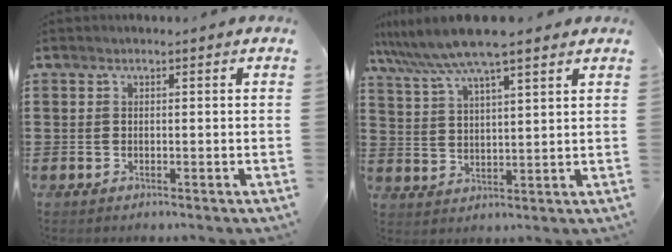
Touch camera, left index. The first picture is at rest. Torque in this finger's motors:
{"motor_torque": [1.11, -1.03, 1.05, 0.21]}